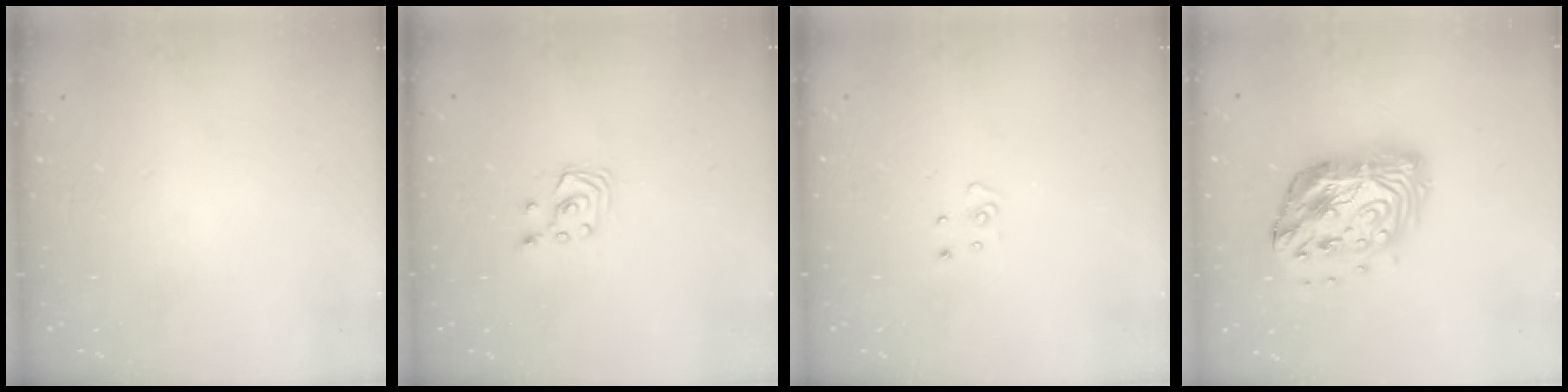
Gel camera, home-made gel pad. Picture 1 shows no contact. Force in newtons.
{"total": 2.9, "press": 2.8, "slide": 0.3}
{"total": 3.0, "press": 3.0, "slide": 0.3}
{"total": 15.8, "press": 15.7, "slide": 1.3}